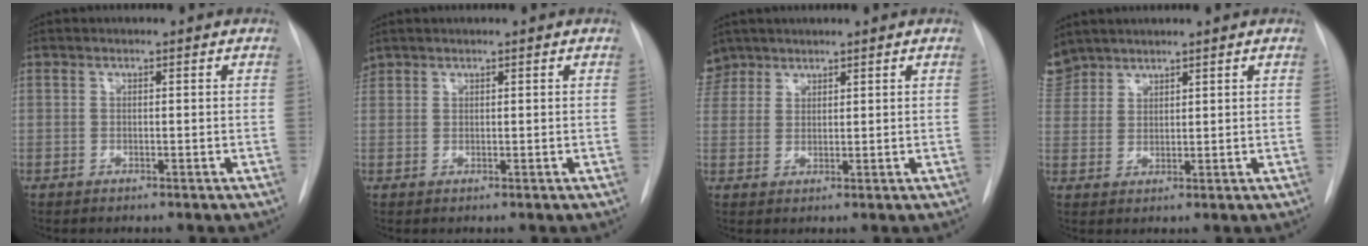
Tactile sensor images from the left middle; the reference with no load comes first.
{"total": 1.4, "force": [1.2, 0.7, 0.0], "torque": [-0.003, 0.014, 0.024]}
{"total": 4.7, "force": [3.7, 2.8, -0.1], "torque": [0.007, 0.011, 0.075]}
{"total": 5.7, "force": [5.0, 2.7, 0.3], "torque": [-0.005, 0.010, 0.105]}